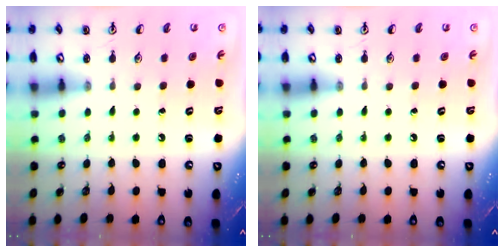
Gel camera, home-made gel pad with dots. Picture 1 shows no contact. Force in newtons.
{"total": 0.0}